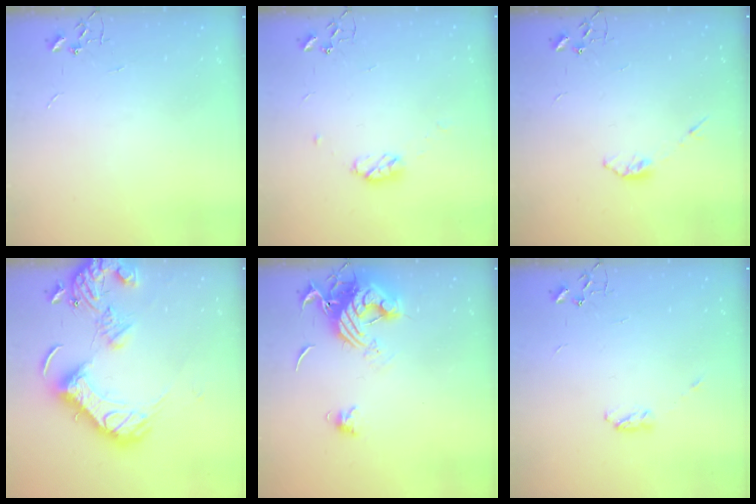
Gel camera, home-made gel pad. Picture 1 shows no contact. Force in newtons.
{"total": 6.5, "press": 6.4, "slide": 0.9}
{"total": 3.4, "press": 3.4, "slide": 0.5}
{"total": 22.3, "press": 22.1, "slide": 2.9}
{"total": 14.0, "press": 13.9, "slide": 1.7}
{"total": 4.0, "press": 3.9, "slide": 0.6}